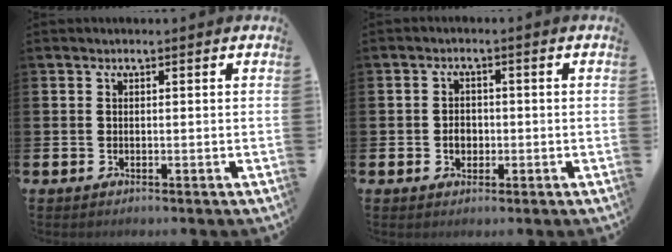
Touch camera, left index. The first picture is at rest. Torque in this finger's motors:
{"motor_torque": [0.02, 0.03, 0.00, 0.02]}